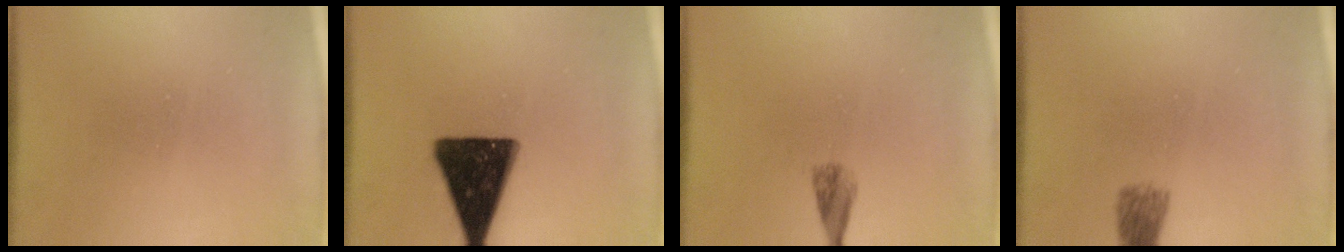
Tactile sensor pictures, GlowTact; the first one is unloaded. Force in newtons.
{"total": 16.4}
{"total": 1.8}
{"total": 2.6}